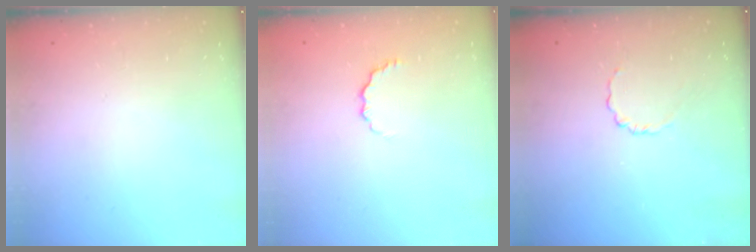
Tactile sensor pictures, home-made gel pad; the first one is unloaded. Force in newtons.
{"total": 3.8, "press": 3.7, "slide": 0.9}
{"total": 3.0, "press": 2.8, "slide": 1.0}